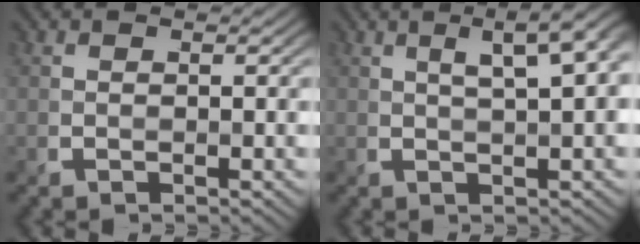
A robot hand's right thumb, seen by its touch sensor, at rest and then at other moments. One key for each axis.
{"total": 7.7, "fx": 2.8, "fy": 2.1, "fz": 6.8, "tx": -0.068, "ty": 0.033, "tz": 0.026}